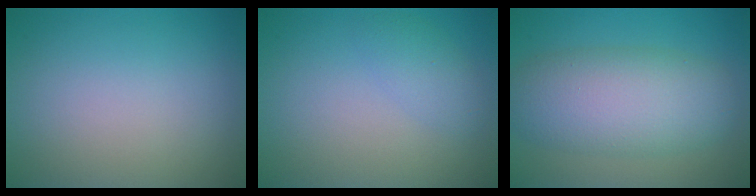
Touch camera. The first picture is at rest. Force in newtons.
{"total": 1.7, "press": 1.7, "slide": 0.0}
{"total": 7.5, "press": 7.4, "slide": 0.4}